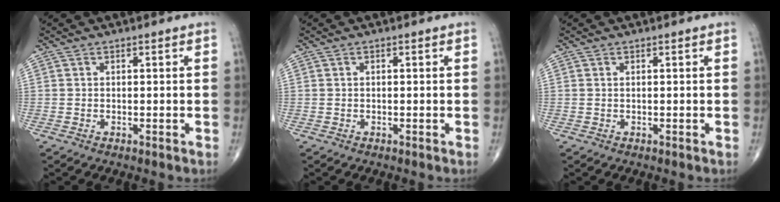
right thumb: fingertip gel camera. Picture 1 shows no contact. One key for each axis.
{"total": 0.0}
{"total": 0.0}